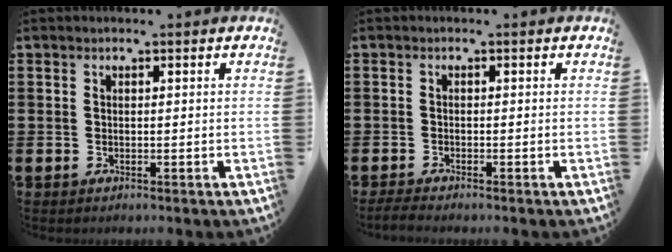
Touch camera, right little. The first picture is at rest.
{"total": 1.0, "force": [-0.8, 0.0, 0.6], "torque": [-0.011, 0.000, -0.017]}